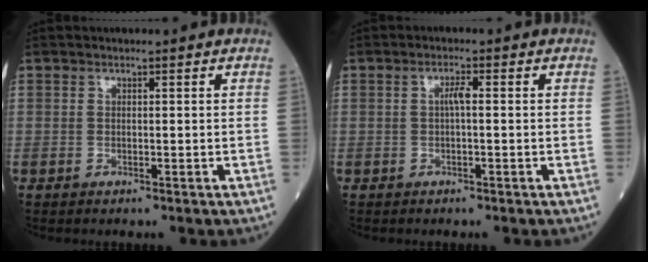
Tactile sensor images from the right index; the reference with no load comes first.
{"total": 1.7, "force": [0.0, 0.3, 1.7], "torque": [-0.033, 0.004, 0.001]}